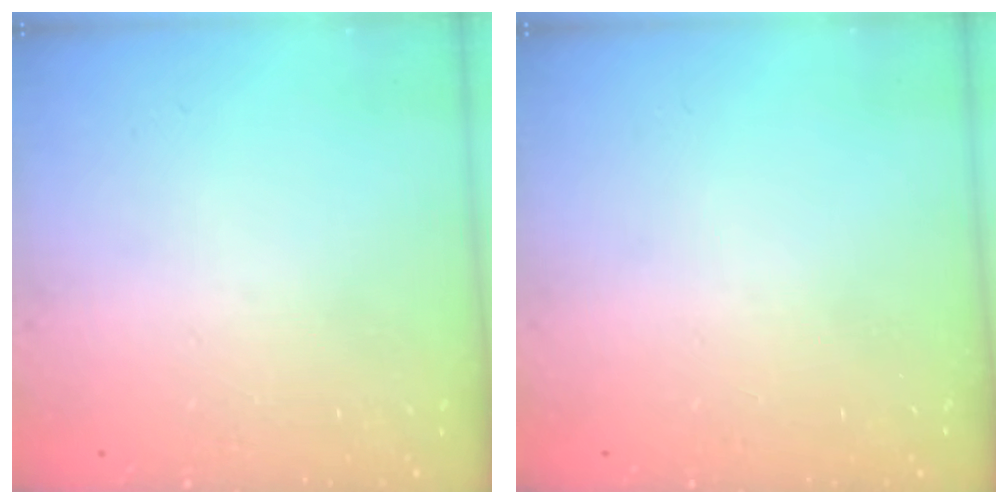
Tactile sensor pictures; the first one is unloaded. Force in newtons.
{"total": 0.0}